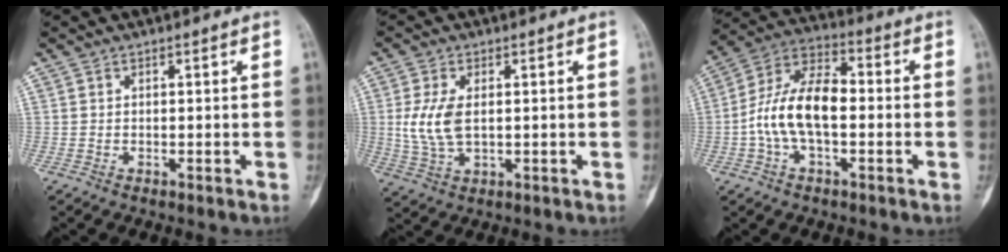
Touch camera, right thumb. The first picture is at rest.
{"total": 7.3, "force": [0.7, 3.9, 6.2], "torque": [-0.138, -0.004, 0.020]}
{"total": 13.2, "force": [-1.5, 6.9, 11.2], "torque": [-0.214, 0.042, -0.033]}